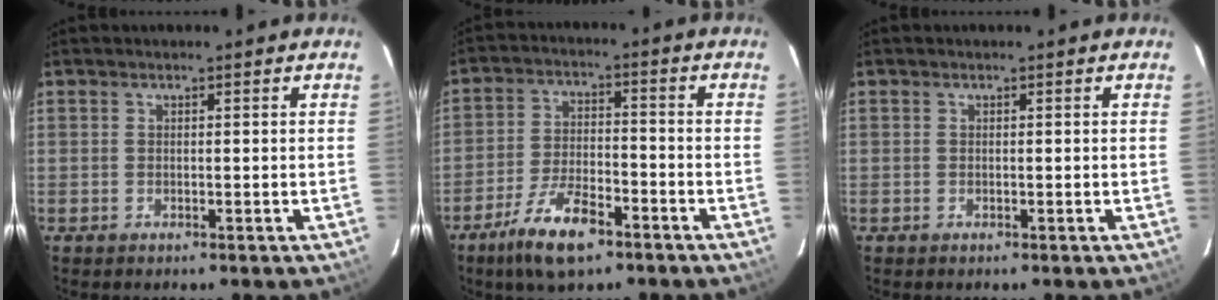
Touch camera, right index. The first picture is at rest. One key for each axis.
{"total": 10.7, "fx": -7.1, "fy": 3.7, "fz": 7.1, "tx": -0.156, "ty": -0.008, "tz": -0.128}
{"total": 0.0}